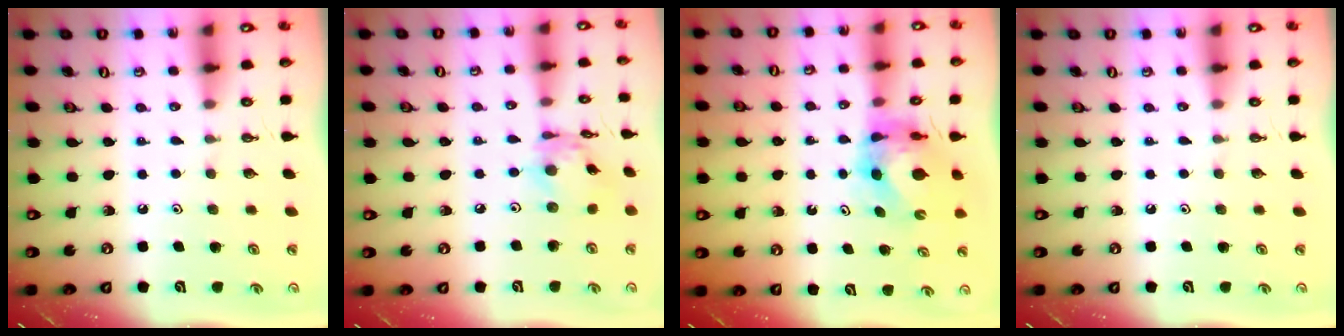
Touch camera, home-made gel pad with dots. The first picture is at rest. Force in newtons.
{"total": 9.2, "press": 9.2, "slide": 0.6}
{"total": 6.7, "press": 6.7, "slide": 0.7}
{"total": 0.0}